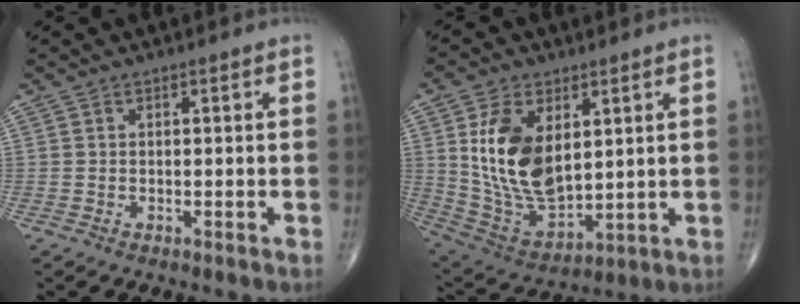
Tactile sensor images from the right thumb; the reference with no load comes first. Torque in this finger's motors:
{"motor_torque": [-0.81, 1.86, 1.53, 0.53, 0.49]}